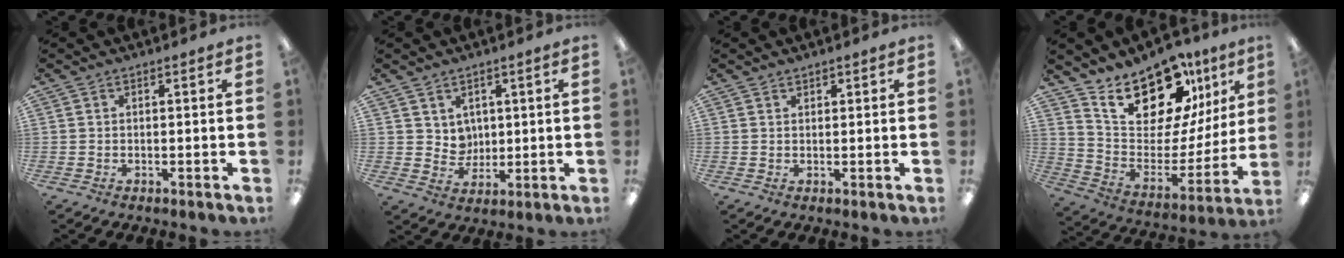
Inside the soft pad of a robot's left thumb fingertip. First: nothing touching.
{"total": 4.6, "force": [3.0, 3.5, 0.0], "torque": [-0.001, -0.018, 0.055]}
{"total": 1.0, "force": [0.9, 0.3, 0.0], "torque": [0.001, -0.001, 0.018]}
{"total": 21.1, "force": [16.9, 9.0, 8.8], "torque": [-0.144, -0.122, 0.298]}